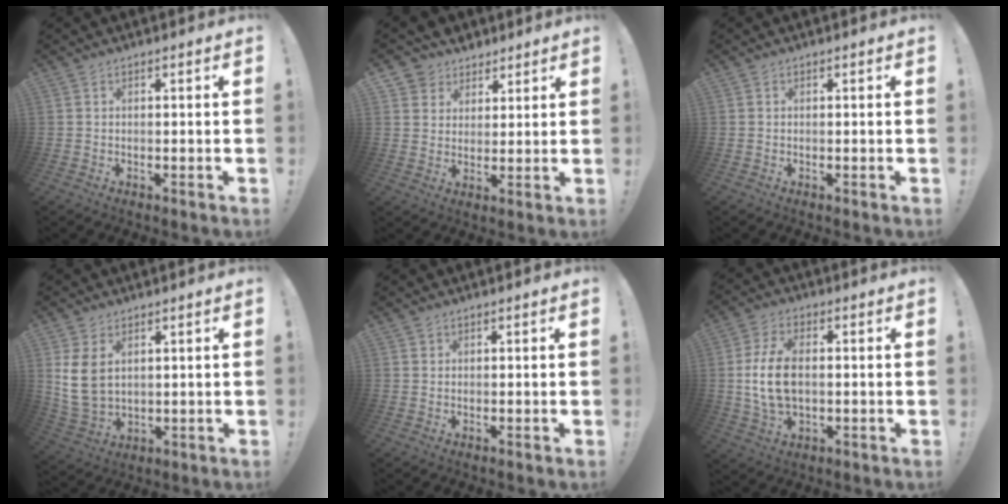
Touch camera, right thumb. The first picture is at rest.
{"total": 6.3, "force": [3.8, 5.1, 0.1], "torque": [-0.005, -0.031, 0.076]}
{"total": 0.0}
{"total": 8.1, "force": [3.0, 5.3, 5.4], "torque": [-0.099, -0.014, 0.057]}
{"total": 0.7, "force": [0.5, 0.5, 0.0], "torque": [0.006, -0.002, 0.010]}
{"total": 11.7, "force": [0.2, 7.0, 9.4], "torque": [-0.189, -0.001, 0.006]}